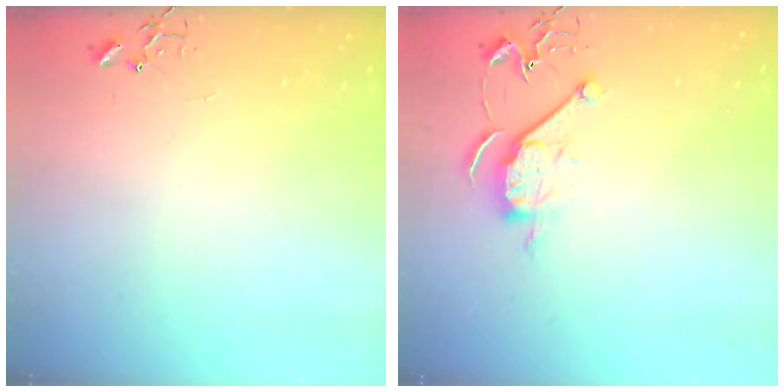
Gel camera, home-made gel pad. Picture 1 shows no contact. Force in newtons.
{"total": 9.1, "press": 9.1, "slide": 0.5}